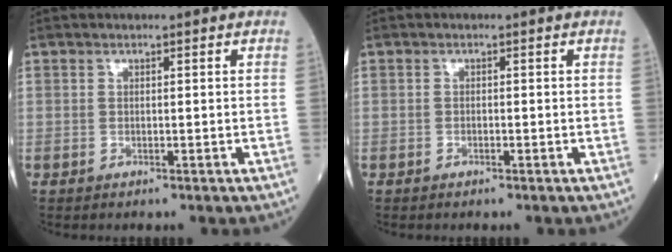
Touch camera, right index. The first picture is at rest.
{"total": 0.0}